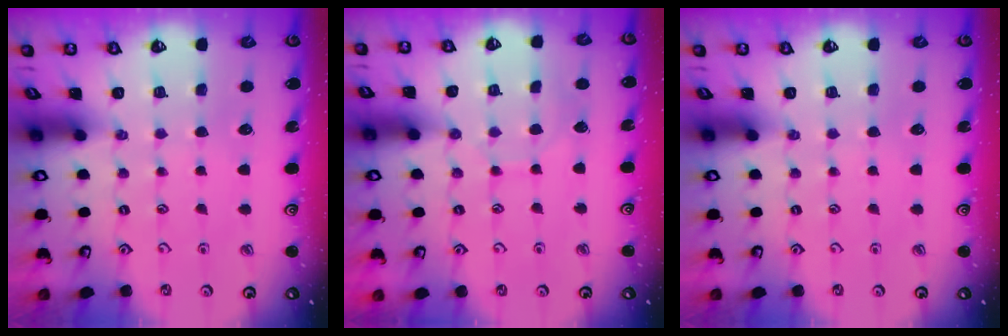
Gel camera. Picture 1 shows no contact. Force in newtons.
{"total": 5.7, "press": 5.7, "slide": 0.2}
{"total": 0.0}